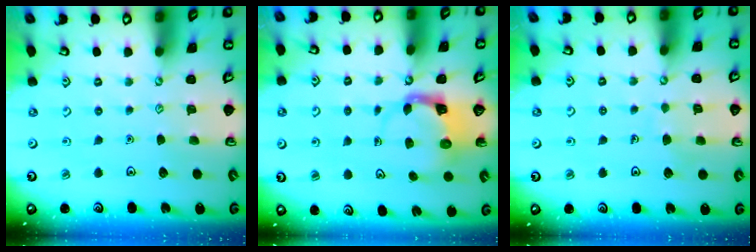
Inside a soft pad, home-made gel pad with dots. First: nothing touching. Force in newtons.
{"total": 3.7, "press": 3.7, "slide": 0.6}
{"total": 3.7, "press": 3.7, "slide": 0.4}